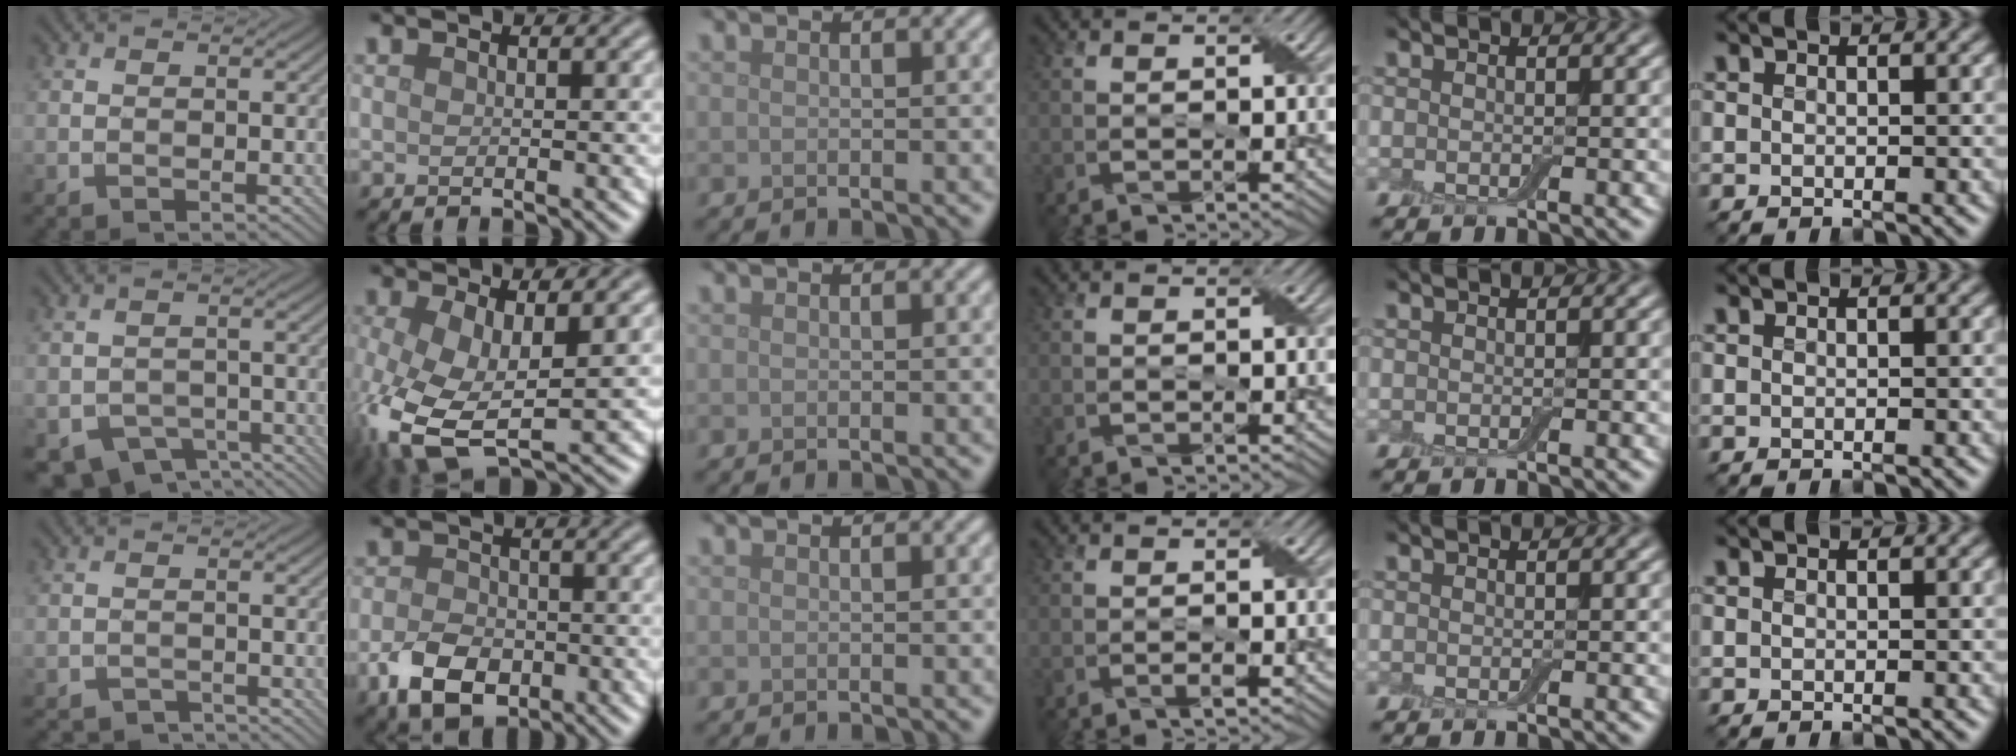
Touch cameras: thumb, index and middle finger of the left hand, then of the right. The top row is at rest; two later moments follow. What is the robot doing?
{"motion": "peel", "object": "small bumper sticker"}